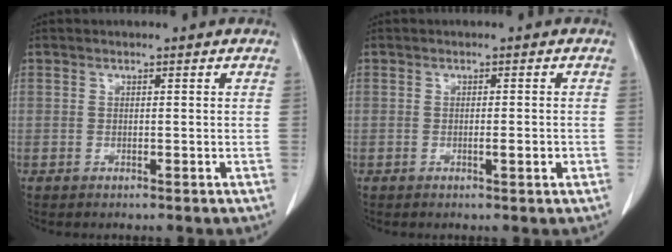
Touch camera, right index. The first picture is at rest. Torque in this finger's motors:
{"motor_torque": [0.36, -0.26, 0.18, 0.04]}